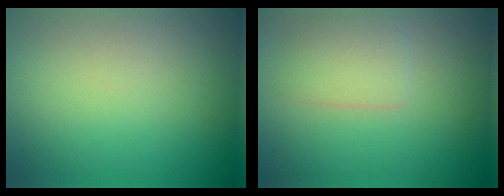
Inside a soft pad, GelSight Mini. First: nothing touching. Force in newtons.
{"total": 2.3, "press": 2.3, "slide": 0.1}